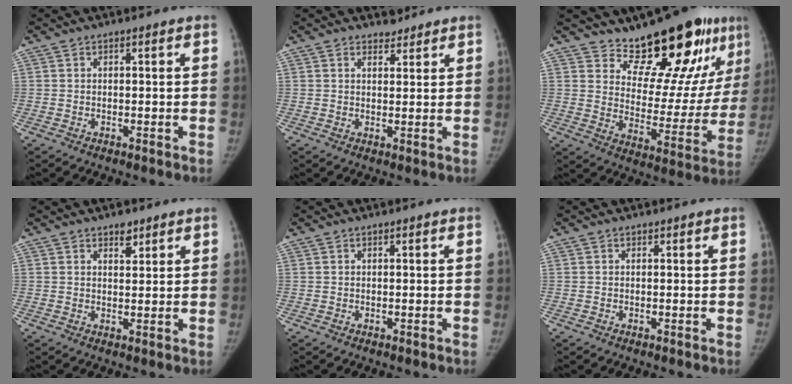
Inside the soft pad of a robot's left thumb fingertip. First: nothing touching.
{"total": 2.2, "force": [1.9, 1.0, -0.1], "torque": [0.017, -0.017, 0.025]}
{"total": 19.5, "force": [14.5, 7.0, 11.0], "torque": [-0.103, -0.107, 0.212]}
{"total": 2.4, "force": [1.8, 1.2, 1.0], "torque": [-0.003, -0.014, 0.027]}
{"total": 0.0}
{"total": 0.0}